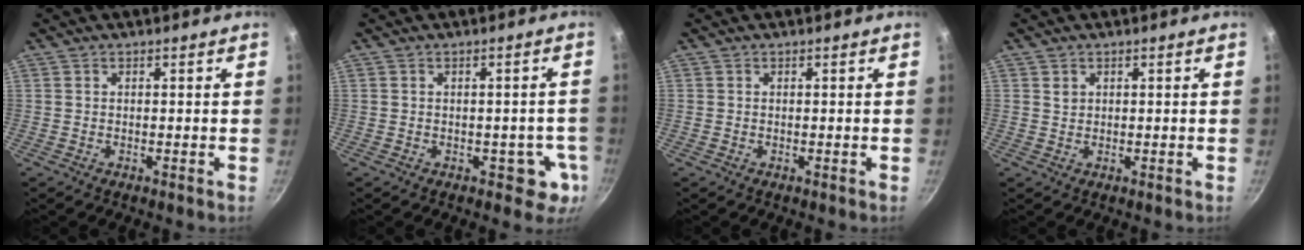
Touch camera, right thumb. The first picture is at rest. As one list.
[{"total": 4.8, "force": [-1.4, 3.5, 3.0], "torque": [0.000, 0.015, -0.010]}, {"total": 0.0}, {"total": 1.3, "force": [0.5, 1.1, 0.4], "torque": [-0.002, 0.001, 0.009]}]